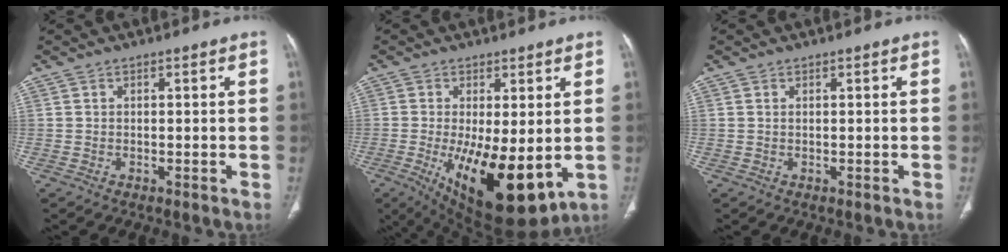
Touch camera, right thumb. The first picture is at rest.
{"total": 17.5, "force": [-3.5, 7.0, 15.6], "torque": [-0.243, -0.031, -0.028]}
{"total": 0.0}